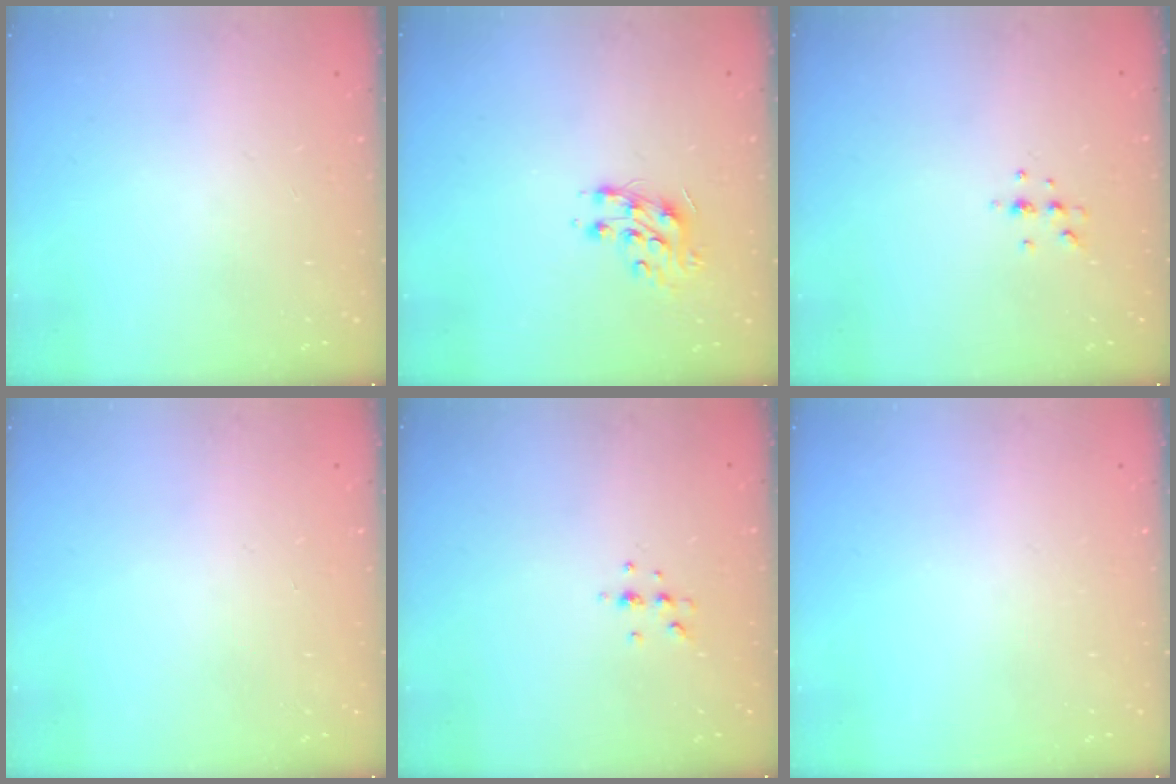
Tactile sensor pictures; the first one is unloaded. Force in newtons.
{"total": 8.4, "press": 8.4, "slide": 0.2}
{"total": 3.8, "press": 3.8, "slide": 0.7}
{"total": 0.0}
{"total": 3.8, "press": 3.8, "slide": 0.7}
{"total": 0.0}